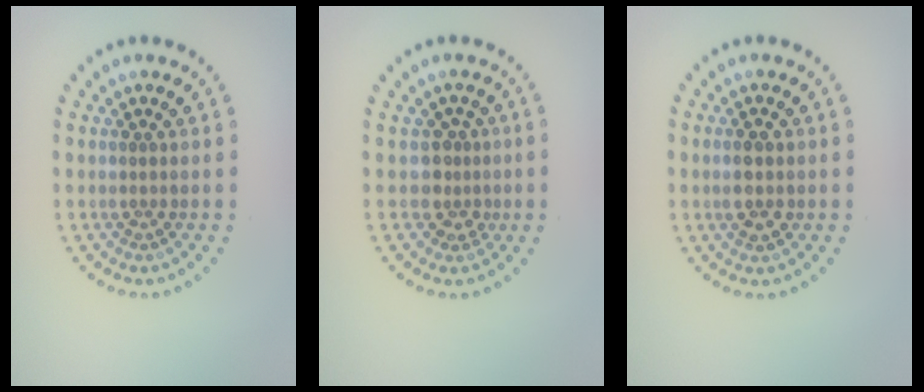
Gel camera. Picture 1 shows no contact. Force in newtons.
{"total": 2.2, "press": 1.6, "slide": 1.4}
{"total": 2.5, "press": 2.5, "slide": 0.2}